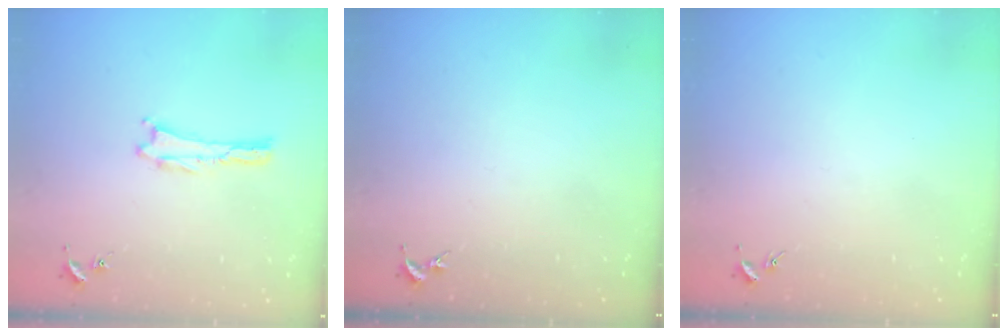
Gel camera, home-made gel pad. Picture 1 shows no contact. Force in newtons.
{"total": 0.0}
{"total": 0.0}